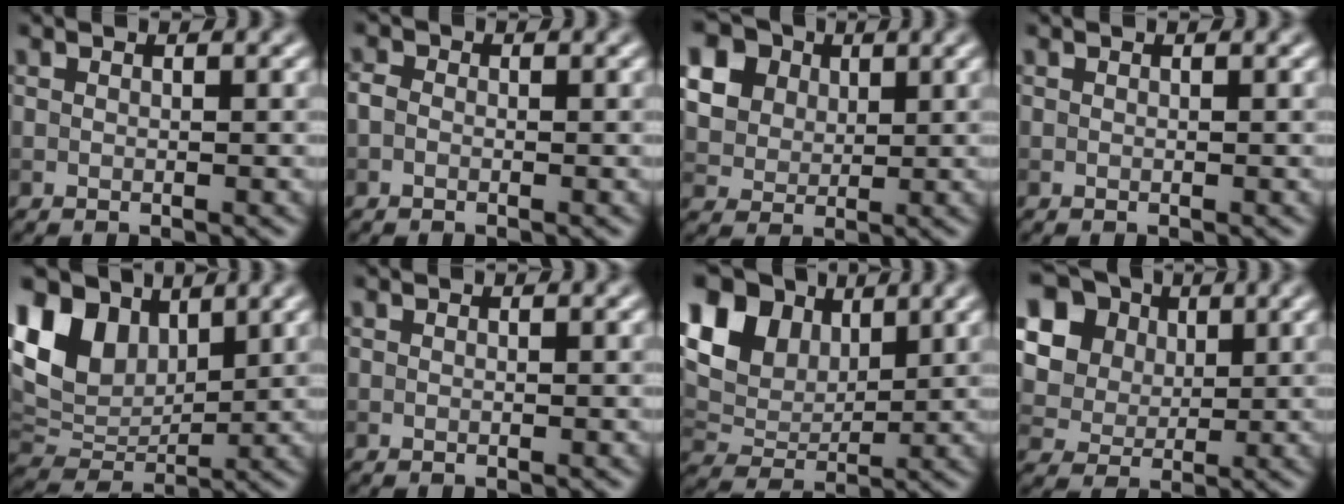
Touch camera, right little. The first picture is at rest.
{"total": 1.0, "force": [-0.4, 0.7, 0.5], "torque": [-0.010, 0.000, -0.013]}
{"total": 13.1, "force": [5.7, 10.3, 5.7], "torque": [-0.159, 0.026, 0.101]}
{"total": 0.0}
{"total": 8.5, "force": [4.0, 5.6, 4.9], "torque": [-0.110, 0.001, 0.073]}
{"total": 0.0}
{"total": 10.9, "force": [5.3, 7.4, 6.1], "torque": [-0.138, 0.029, 0.081]}
{"total": 12.7, "force": [5.1, 10.2, 5.5], "torque": [-0.142, 0.020, 0.090]}